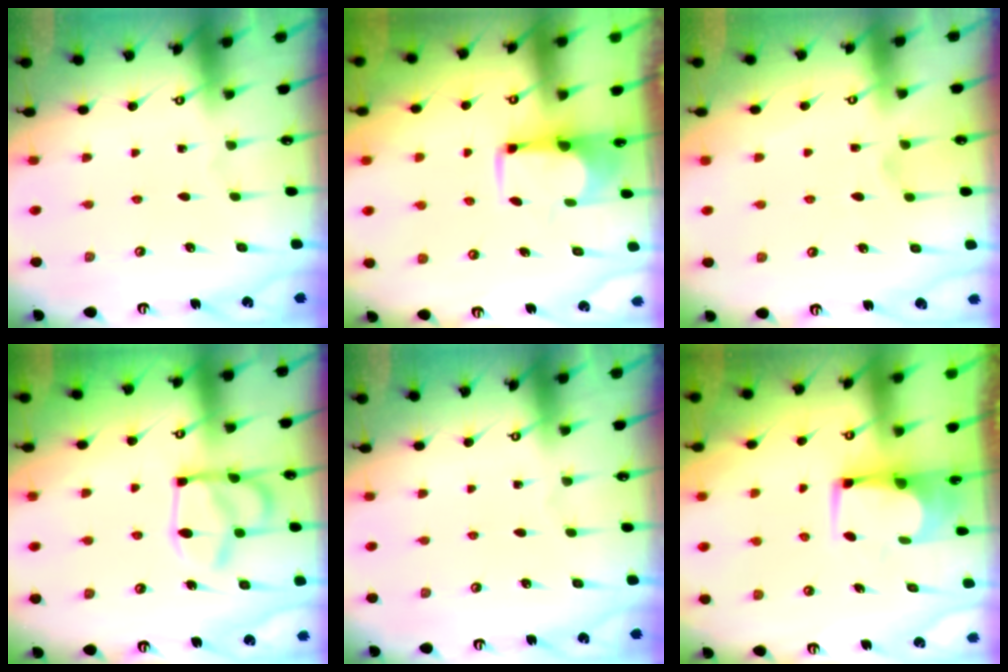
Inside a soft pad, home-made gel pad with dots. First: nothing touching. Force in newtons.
{"total": 1.9, "press": 1.6, "slide": 1.0}
{"total": 3.4, "press": 3.3, "slide": 1.0}
{"total": 13.3, "press": 13.2, "slide": 1.1}
{"total": 0.0}
{"total": 2.9, "press": 2.9, "slide": 0.2}